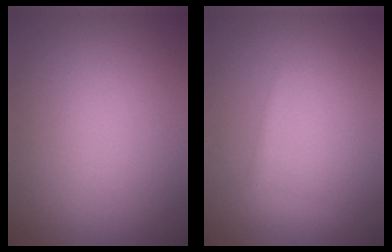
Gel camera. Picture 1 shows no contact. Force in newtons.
{"total": 0.9, "press": 0.9, "slide": 0.0}